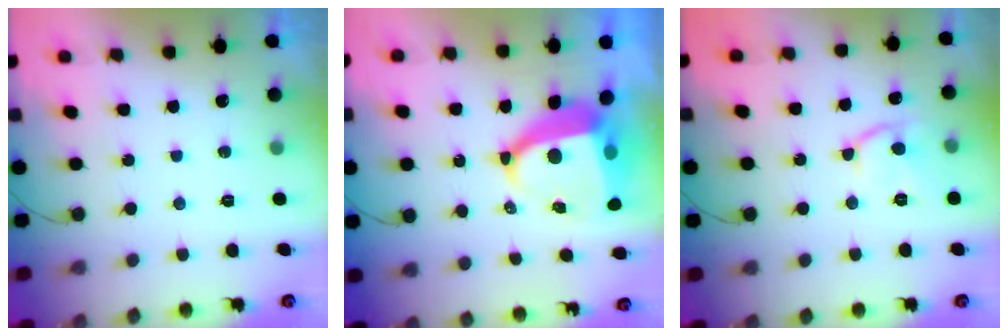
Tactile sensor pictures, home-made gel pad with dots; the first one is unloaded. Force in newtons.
{"total": 10.2, "press": 10.1, "slide": 1.2}
{"total": 10.3, "press": 10.3, "slide": 0.9}